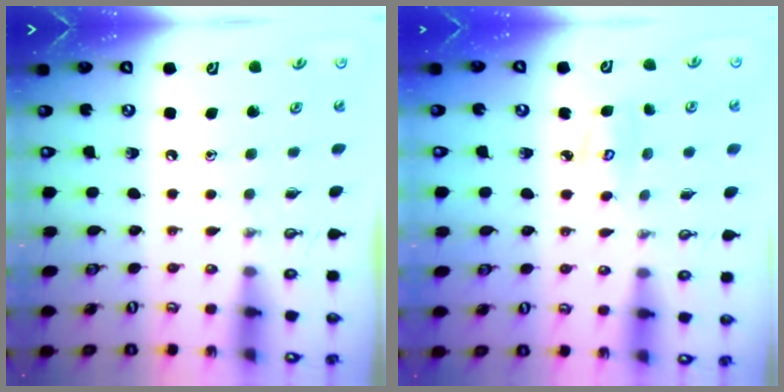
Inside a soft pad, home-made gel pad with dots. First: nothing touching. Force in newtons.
{"total": 4.4, "press": 4.4, "slide": 0.2}